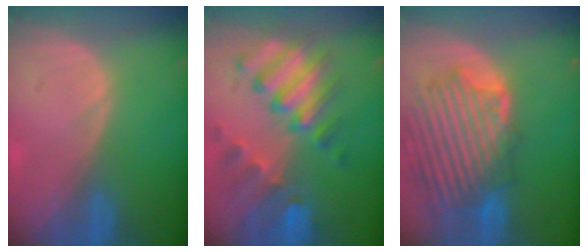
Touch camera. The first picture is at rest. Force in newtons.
{"total": 10.1, "press": 8.9, "slide": 4.8}
{"total": 12.0, "press": 11.3, "slide": 4.1}